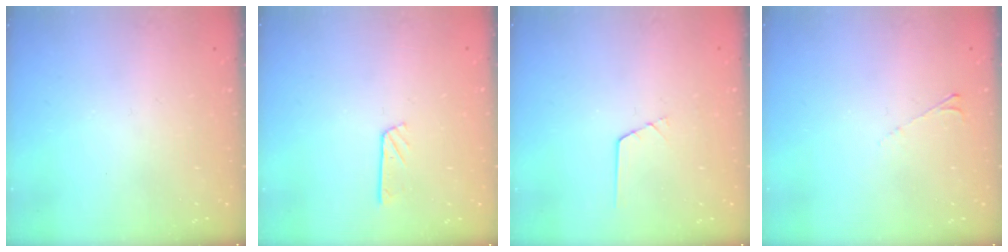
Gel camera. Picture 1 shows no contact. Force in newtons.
{"total": 3.0, "press": 3.0, "slide": 0.3}
{"total": 0.5, "press": 0.5, "slide": 0.2}
{"total": 2.6, "press": 2.6, "slide": 0.5}